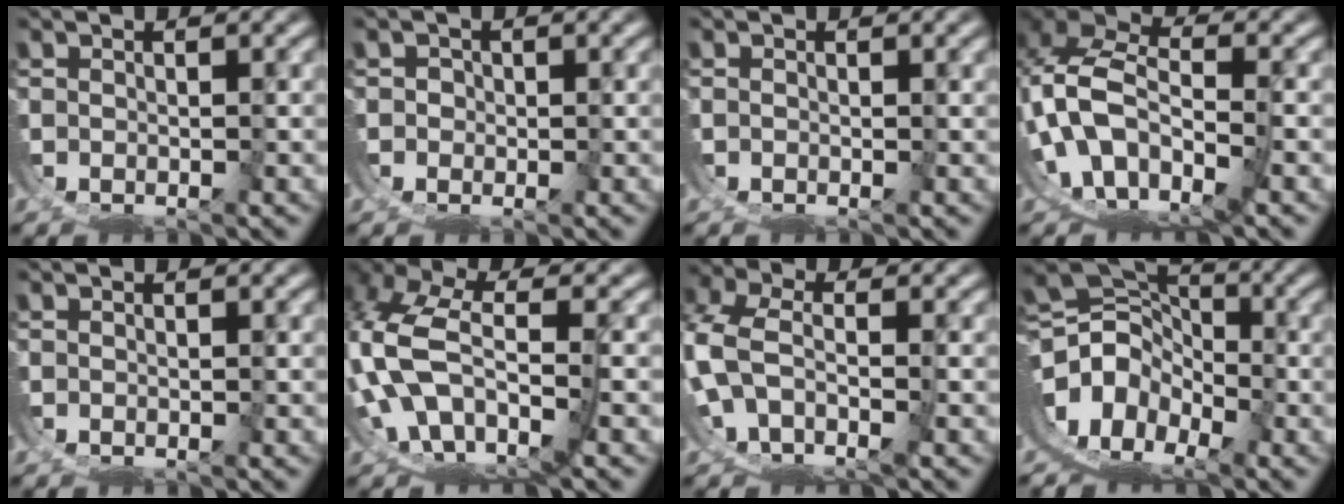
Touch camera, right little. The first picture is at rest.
{"total": 0.8, "force": [0.3, 0.3, -0.6], "torque": [0.010, -0.002, 0.004]}
{"total": 0.5, "force": [-0.1, 0.1, 0.5], "torque": [-0.005, -0.001, -0.002]}
{"total": 14.8, "force": [-0.3, 12.4, 8.0], "torque": [-0.192, -0.046, -0.005]}
{"total": 0.0}
{"total": 10.3, "force": [-0.6, 8.1, 6.4], "torque": [-0.181, -0.044, 0.006]}
{"total": 7.8, "force": [-1.5, 6.7, 3.7], "torque": [-0.110, -0.034, -0.018]}
{"total": 16.8, "force": [0.6, 13.7, 9.6], "torque": [-0.209, -0.034, 0.008]}